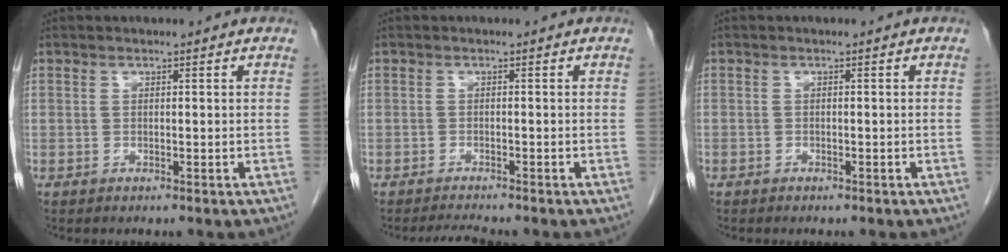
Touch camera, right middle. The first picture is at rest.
{"total": 1.9, "force": [-1.8, -0.4, 0.4], "torque": [-0.013, -0.010, -0.030]}
{"total": 0.5, "force": [-0.4, 0.4, 0.1], "torque": [-0.007, 0.002, -0.007]}